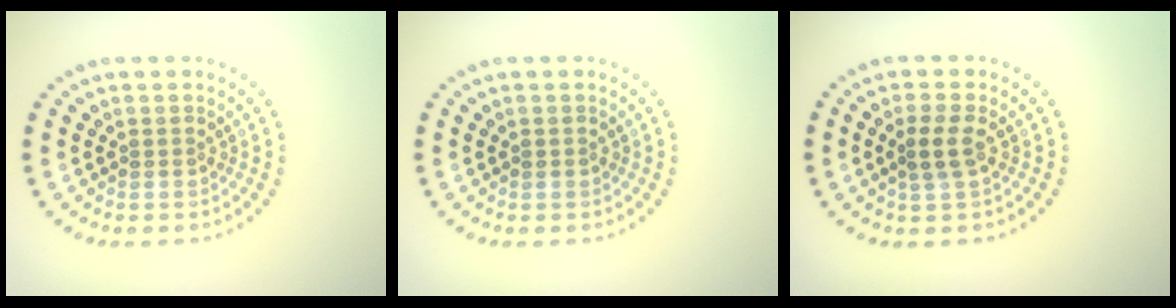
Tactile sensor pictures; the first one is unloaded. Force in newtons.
{"total": 0.6, "press": 0.6, "slide": 0.0}
{"total": 2.1, "press": 1.9, "slide": 0.7}